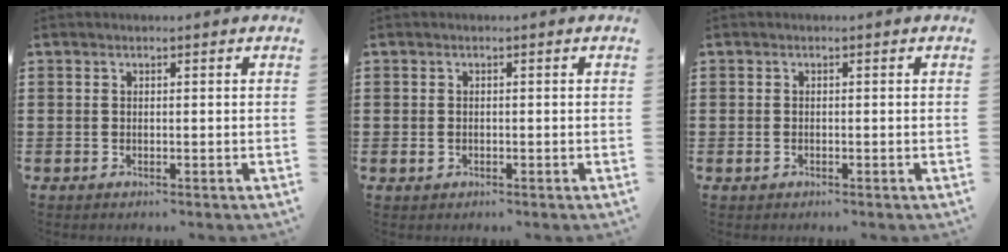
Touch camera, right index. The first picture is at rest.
{"total": 1.0, "force": [-0.3, 0.7, 0.6], "torque": [-0.014, 0.002, -0.007]}
{"total": 0.7, "force": [-0.3, 0.5, 0.5], "torque": [-0.012, 0.000, -0.007]}